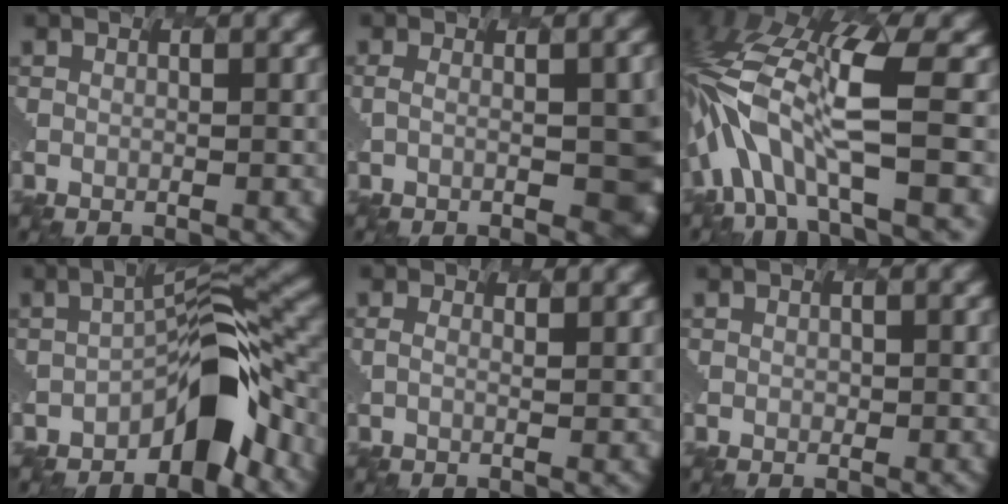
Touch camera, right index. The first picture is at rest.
{"total": 4.8, "force": [-1.2, 2.0, 4.2], "torque": [-0.071, -0.001, -0.015]}
{"total": 9.7, "force": [-1.5, 3.9, 8.8], "torque": [-0.222, 0.019, -0.037]}
{"total": 7.0, "force": [-4.4, 2.7, 4.7], "torque": [-0.065, 0.027, -0.095]}
{"total": 0.8, "force": [0.8, 0.1, 0.0], "torque": [0.009, 0.021, -0.013]}
{"total": 0.8, "force": [0.0, 0.7, 0.4], "torque": [-0.013, -0.003, 0.000]}